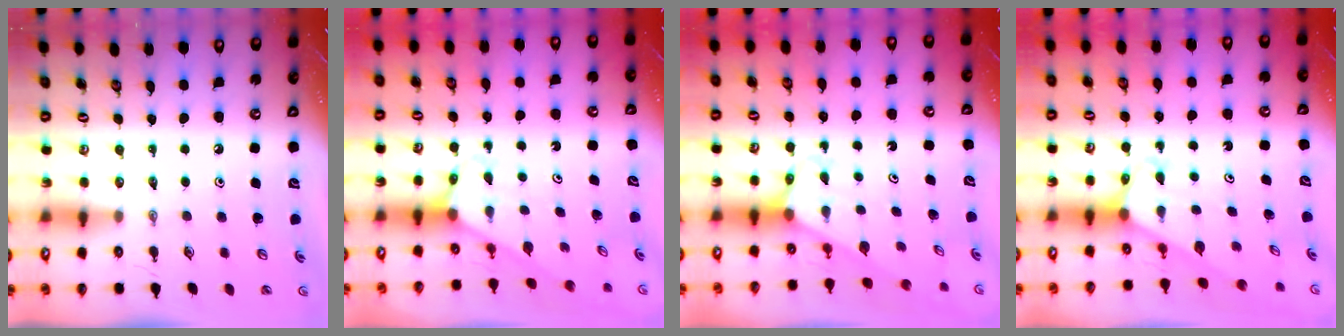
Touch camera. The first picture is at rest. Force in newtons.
{"total": 3.0, "press": 3.0, "slide": 0.2}
{"total": 2.7, "press": 2.7, "slide": 0.1}
{"total": 2.7, "press": 2.7, "slide": 0.2}